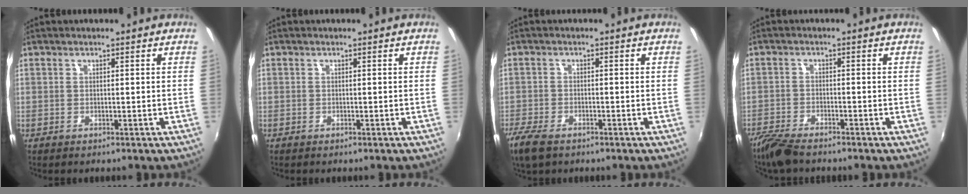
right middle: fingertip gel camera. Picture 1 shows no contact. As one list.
[{"total": 0.0}, {"total": 6.3, "force": [-4.5, 2.4, 3.7], "torque": [-0.100, -0.020, -0.089]}, {"total": 6.2, "force": [-5.4, 1.2, 2.8], "torque": [-0.078, -0.022, -0.104]}]